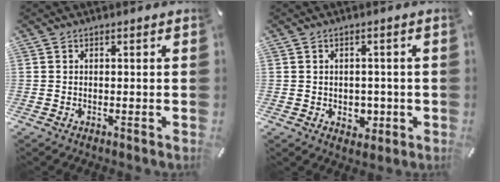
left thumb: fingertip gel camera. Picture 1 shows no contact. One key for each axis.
{"total": 3.6, "fx": -0.5, "fy": 3.3, "fz": 1.5, "tx": -0.004, "ty": -0.005, "tz": -0.013}